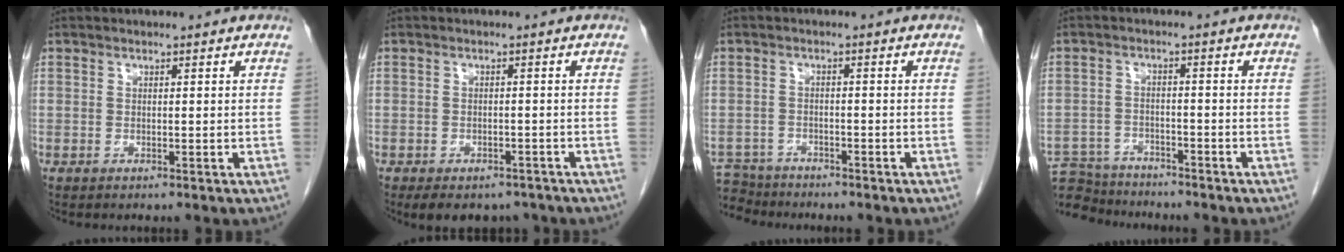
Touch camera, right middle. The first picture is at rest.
{"total": 8.4, "force": [-6.5, 4.3, 3.1], "torque": [-0.043, 0.003, -0.086]}
{"total": 5.7, "force": [-5.5, 1.8, -0.2], "torque": [0.006, -0.002, -0.097]}
{"total": 9.7, "force": [-9.2, 2.7, 1.5], "torque": [-0.031, 0.006, -0.149]}